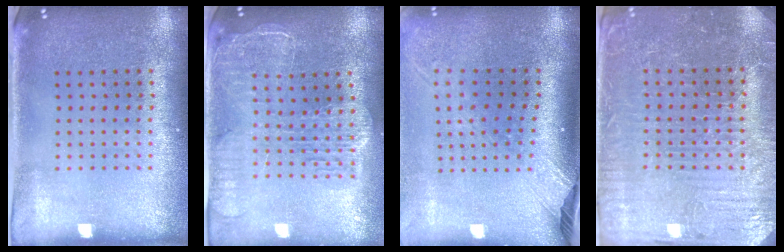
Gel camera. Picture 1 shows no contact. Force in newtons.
{"total": 2.3, "press": 2.0, "slide": 1.0}
{"total": 2.5, "press": 1.9, "slide": 1.7}
{"total": 3.8, "press": 3.7, "slide": 0.8}